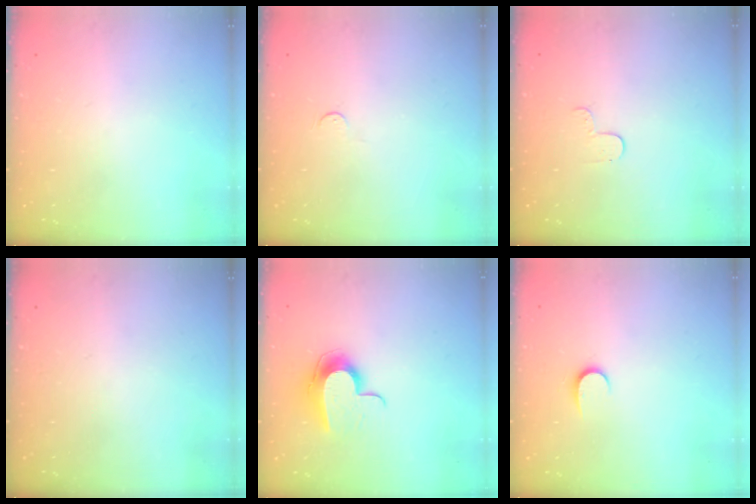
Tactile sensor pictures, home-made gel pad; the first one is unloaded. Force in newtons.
{"total": 3.4, "press": 3.4, "slide": 0.4}
{"total": 3.0, "press": 3.0, "slide": 0.3}
{"total": 0.0}
{"total": 10.9, "press": 10.9, "slide": 0.7}
{"total": 5.1, "press": 5.1, "slide": 0.5}